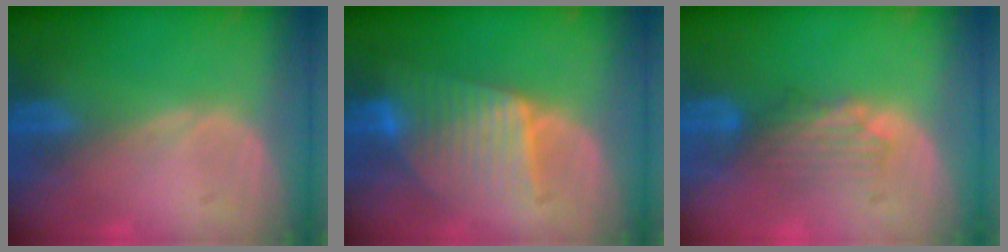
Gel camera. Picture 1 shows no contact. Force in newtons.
{"total": 7.6, "press": 7.6, "slide": 0.2}
{"total": 4.3, "press": 3.8, "slide": 2.1}